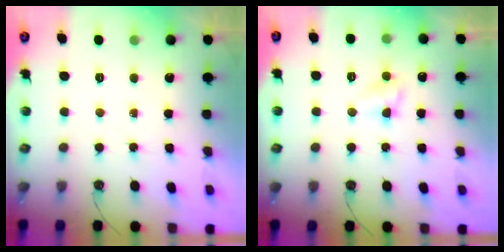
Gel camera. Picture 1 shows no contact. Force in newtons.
{"total": 4.2, "press": 4.2, "slide": 0.3}